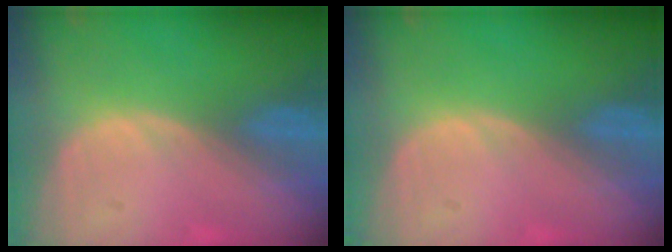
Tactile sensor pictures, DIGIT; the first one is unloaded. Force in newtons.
{"total": 0.0}